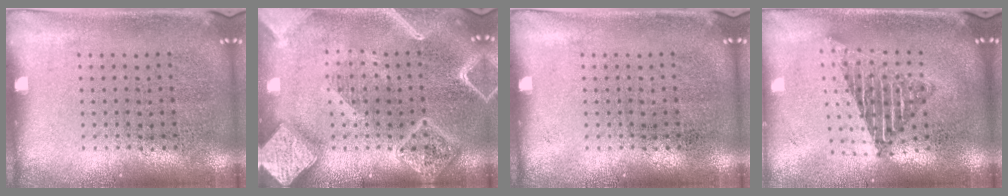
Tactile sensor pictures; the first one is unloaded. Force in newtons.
{"total": 3.2, "press": 3.2, "slide": 0.4}
{"total": 0.0}
{"total": 1.7, "press": 1.4, "slide": 1.0}